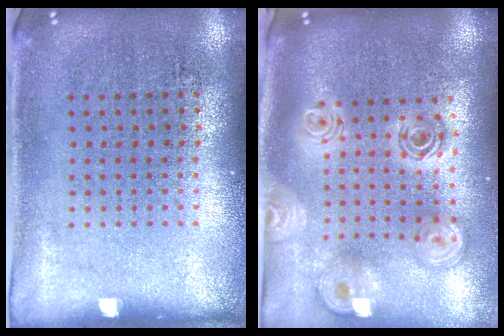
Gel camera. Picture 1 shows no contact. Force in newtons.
{"total": 2.5, "press": 1.9, "slide": 1.7}